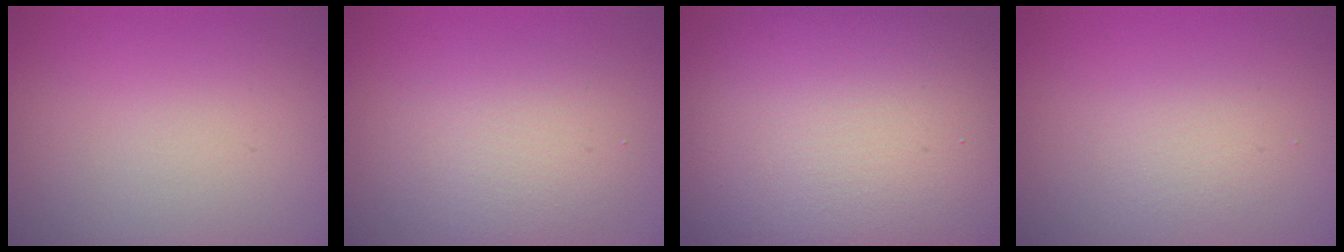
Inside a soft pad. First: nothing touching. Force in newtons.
{"total": 3.6, "press": 3.6, "slide": 0.2}
{"total": 18.1, "press": 18.1, "slide": 1.0}
{"total": 1.6, "press": 1.6, "slide": 0.2}